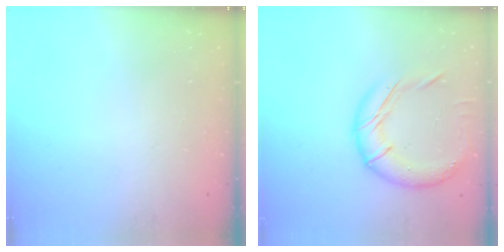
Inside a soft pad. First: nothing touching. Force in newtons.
{"total": 15.8, "press": 15.7, "slide": 1.7}